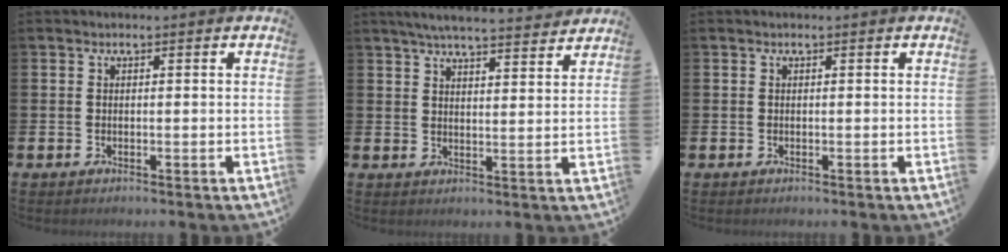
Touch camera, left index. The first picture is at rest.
{"total": 5.5, "force": [5.3, 0.2, 1.4], "torque": [-0.035, -0.026, 0.093]}
{"total": 0.0}